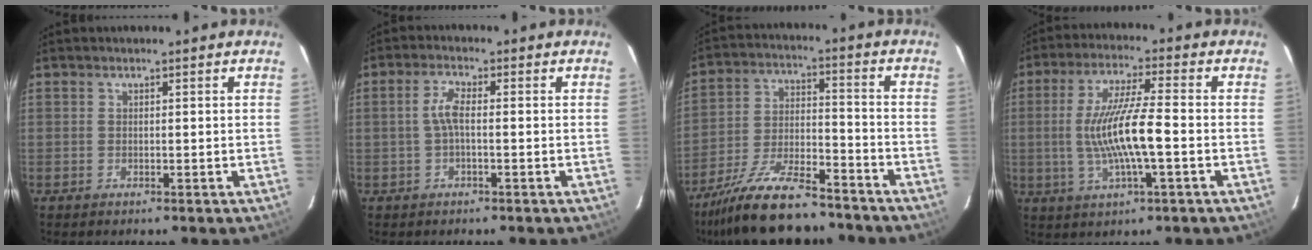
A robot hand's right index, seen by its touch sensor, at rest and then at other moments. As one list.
[{"total": 3.1, "force": [-0.4, 0.7, 3.0], "torque": [-0.064, 0.007, -0.007]}, {"total": 17.8, "force": [-14.8, 4.6, 8.9], "torque": [-0.182, -0.021, -0.246]}, {"total": 11.6, "force": [-1.8, 1.0, 11.4], "torque": [-0.221, -0.004, -0.031]}]